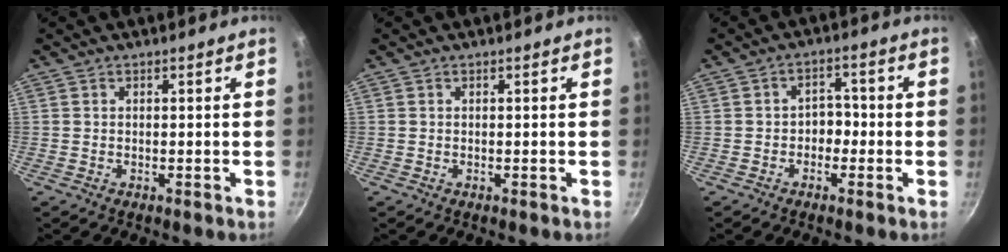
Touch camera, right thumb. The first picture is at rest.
{"total": 0.0}
{"total": 3.8, "force": [-1.1, 3.0, 2.2], "torque": [-0.007, 0.019, -0.028]}